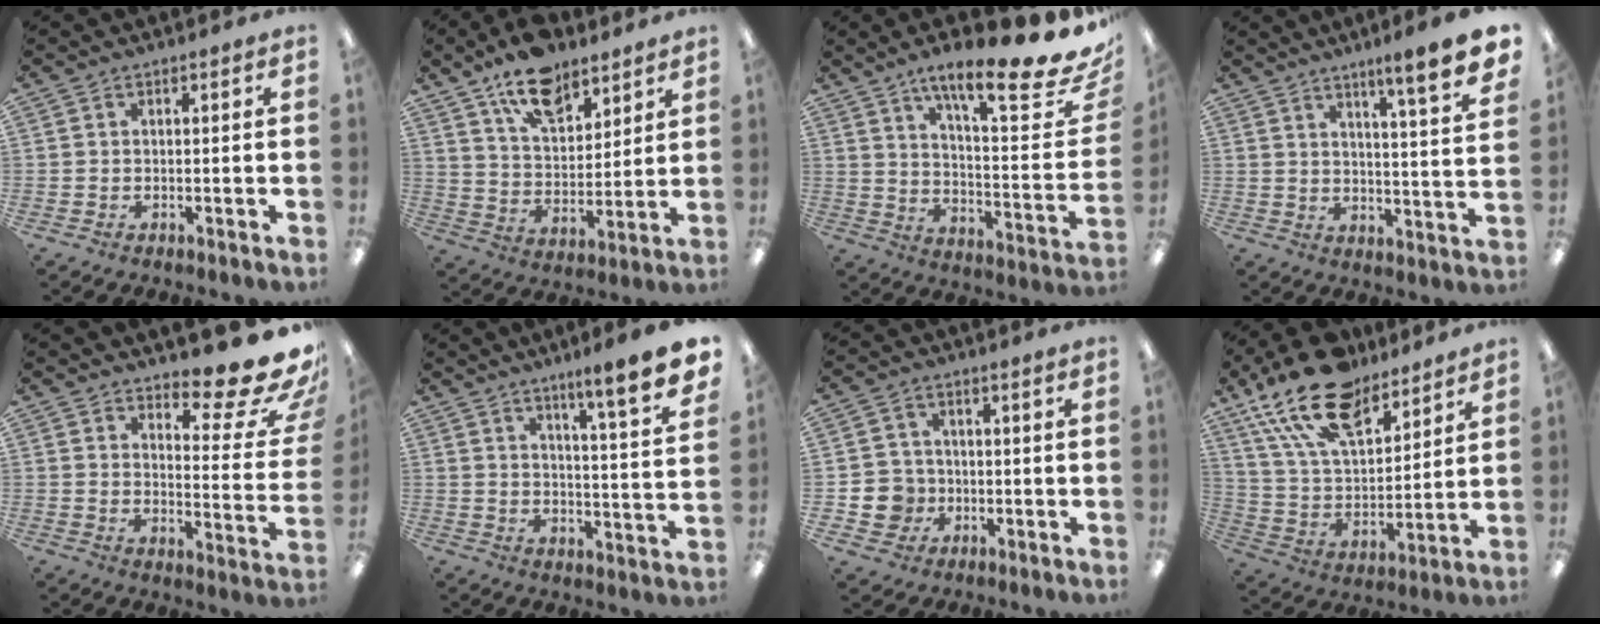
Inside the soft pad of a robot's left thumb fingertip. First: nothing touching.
{"total": 13.3, "force": [9.8, 6.5, 6.2], "torque": [-0.101, -0.048, 0.178]}
{"total": 19.3, "force": [13.8, 3.9, 13.0], "torque": [-0.199, -0.104, 0.220]}
{"total": 10.0, "force": [7.4, 0.2, 6.8], "torque": [-0.091, -0.056, 0.112]}
{"total": 14.2, "force": [11.3, 3.5, 7.8], "torque": [-0.097, -0.102, 0.186]}
{"total": 10.6, "force": [8.0, 0.3, 7.0], "torque": [-0.098, -0.064, 0.123]}
{"total": 6.4, "force": [-1.5, 6.1, 1.4], "torque": [-0.031, 0.016, -0.020]}
{"total": 20.5, "force": [14.3, 9.6, 11.1], "torque": [-0.219, -0.073, 0.256]}